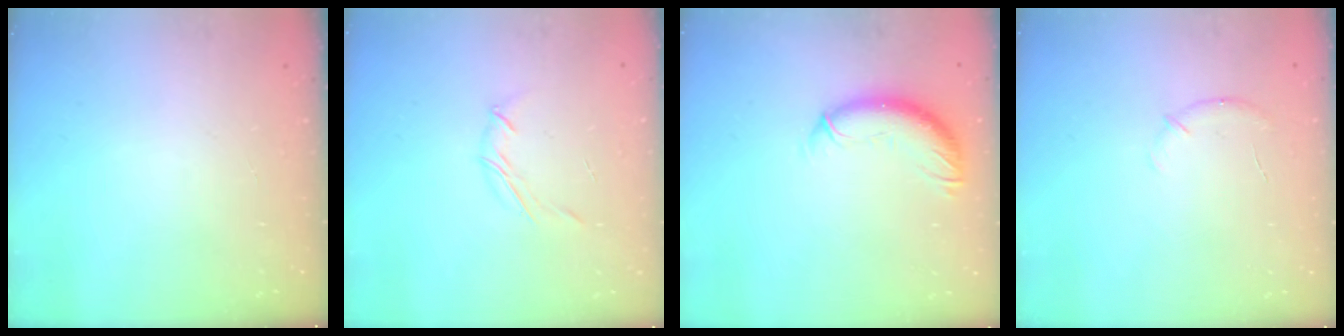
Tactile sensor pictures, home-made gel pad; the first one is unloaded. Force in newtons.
{"total": 4.4, "press": 4.3, "slide": 0.8}
{"total": 10.3, "press": 10.2, "slide": 1.4}
{"total": 6.9, "press": 6.7, "slide": 1.8}